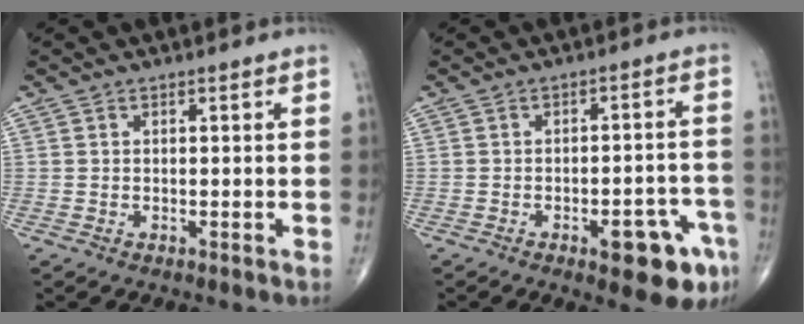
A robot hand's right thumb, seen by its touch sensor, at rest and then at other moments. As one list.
[{"total": 10.6, "force": [-5.3, 3.6, 8.5], "torque": [-0.083, 0.031, -0.061]}]